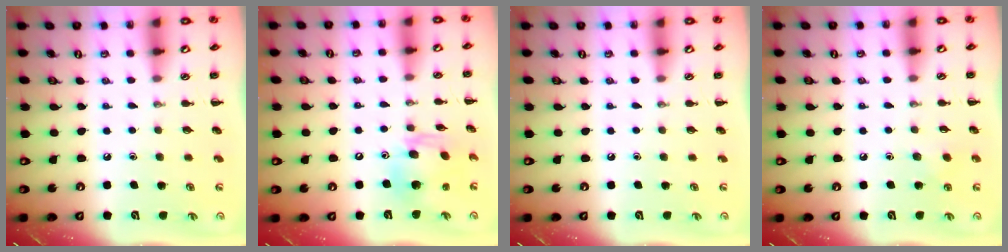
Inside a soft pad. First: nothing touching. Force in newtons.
{"total": 13.4, "press": 12.8, "slide": 3.9}
{"total": 0.0}
{"total": 5.3, "press": 5.2, "slide": 1.0}